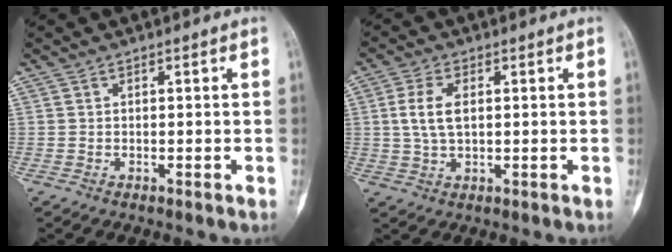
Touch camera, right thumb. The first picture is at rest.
{"total": 5.6, "force": [1.0, 2.9, 4.7], "torque": [-0.105, 0.003, 0.017]}